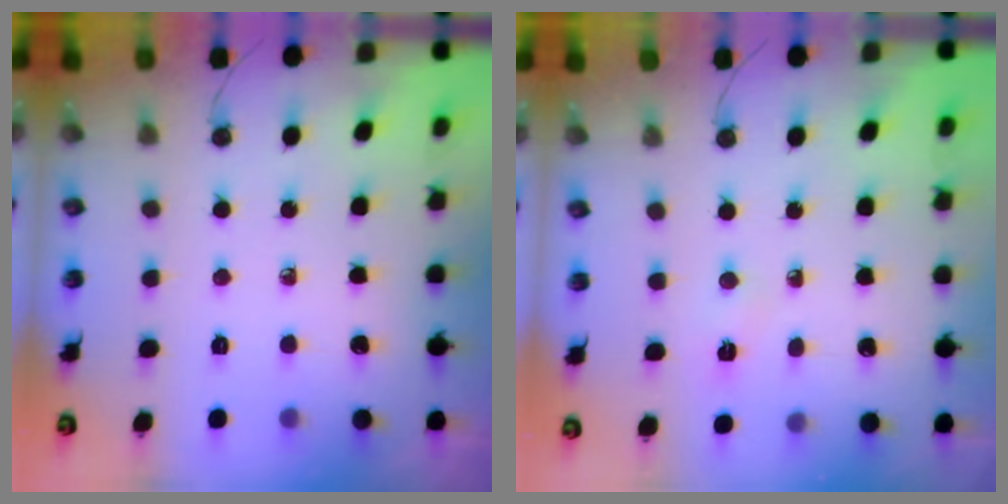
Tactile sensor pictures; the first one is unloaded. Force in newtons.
{"total": 2.7, "press": 1.1, "slide": 2.5}